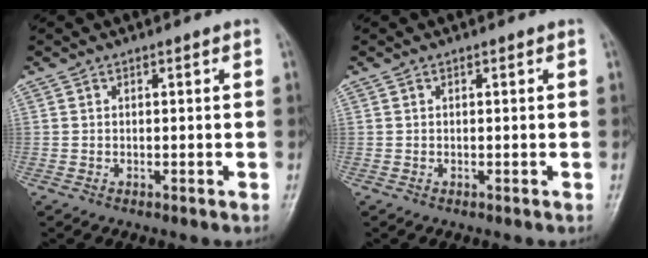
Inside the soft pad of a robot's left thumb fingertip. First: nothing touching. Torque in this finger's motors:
{"motor_torque": [0.00, 0.00, -0.01, -0.01, 0.00]}